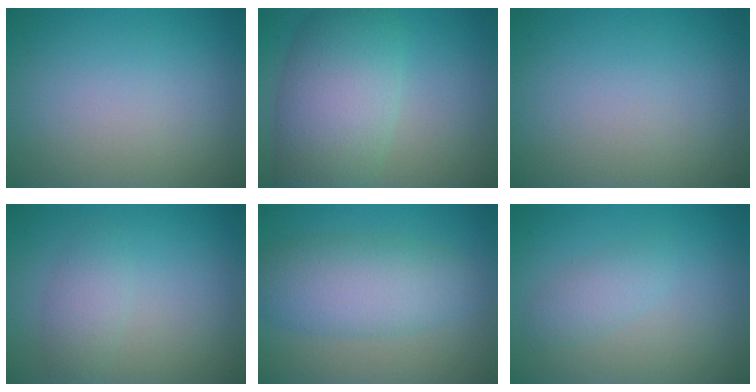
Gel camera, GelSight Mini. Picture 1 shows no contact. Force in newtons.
{"total": 8.6, "press": 8.6, "slide": 0.4}
{"total": 0.0}
{"total": 2.0, "press": 2.0, "slide": 0.1}
{"total": 6.2, "press": 6.2, "slide": 0.0}
{"total": 1.8, "press": 1.8, "slide": 0.1}